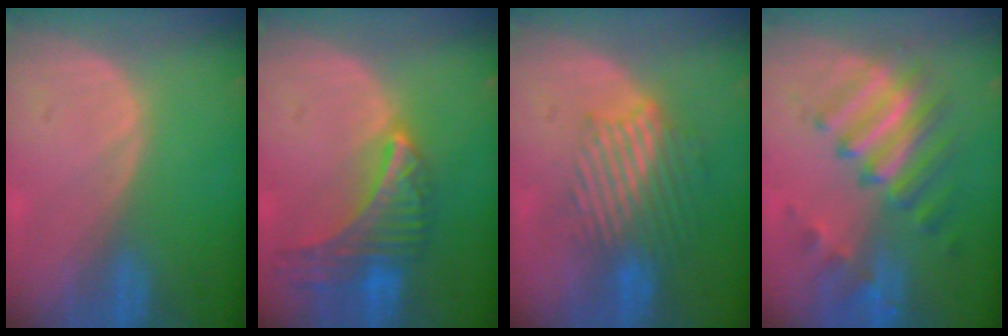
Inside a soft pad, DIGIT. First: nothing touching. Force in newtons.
{"total": 9.0, "press": 7.9, "slide": 4.3}
{"total": 9.5, "press": 8.1, "slide": 5.1}
{"total": 9.3, "press": 8.6, "slide": 3.6}